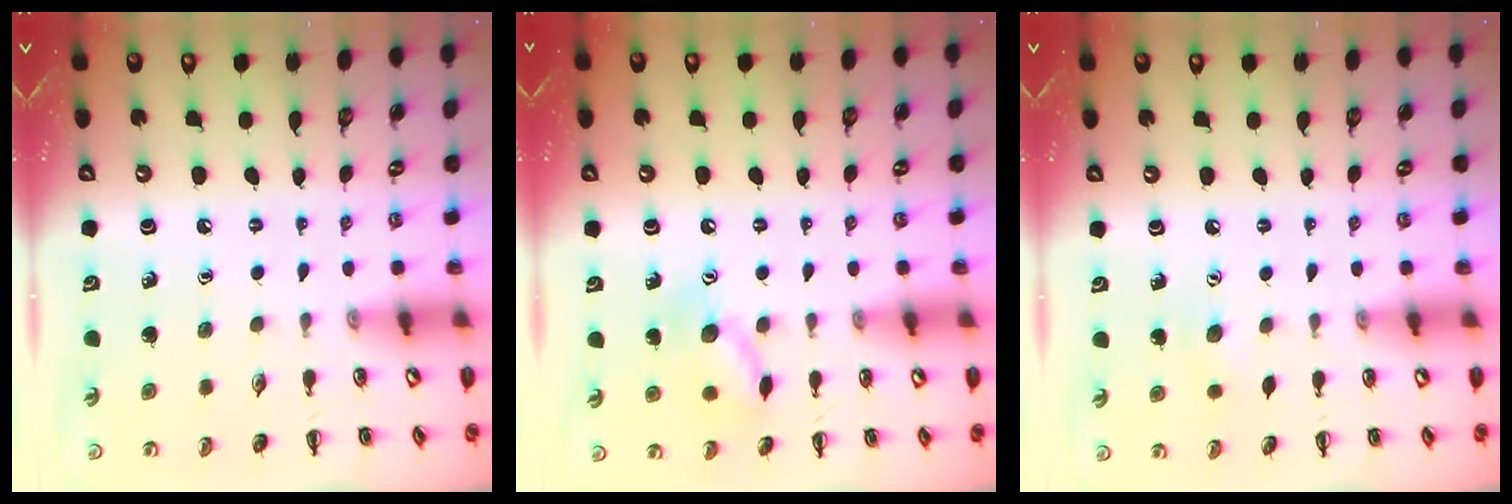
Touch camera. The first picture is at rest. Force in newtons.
{"total": 10.0, "press": 10.0, "slide": 0.5}
{"total": 4.5, "press": 4.3, "slide": 1.1}